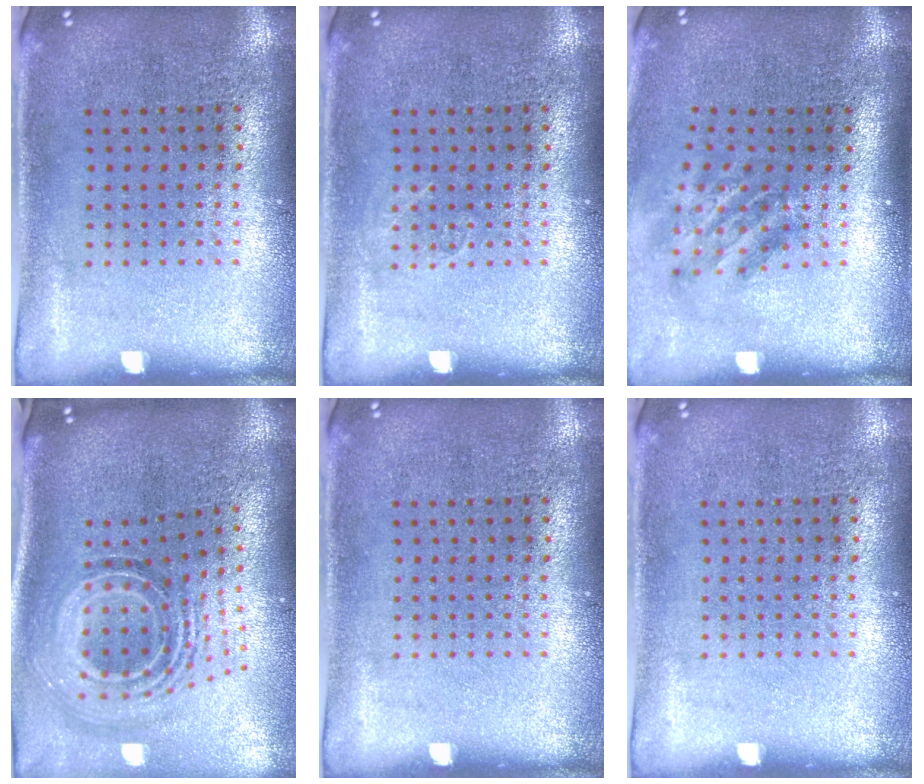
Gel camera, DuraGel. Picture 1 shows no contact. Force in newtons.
{"total": 0.7, "press": 0.7, "slide": 0.1}
{"total": 1.9, "press": 1.2, "slide": 1.4}
{"total": 2.1, "press": 1.5, "slide": 1.5}
{"total": 0.0}
{"total": 0.0}